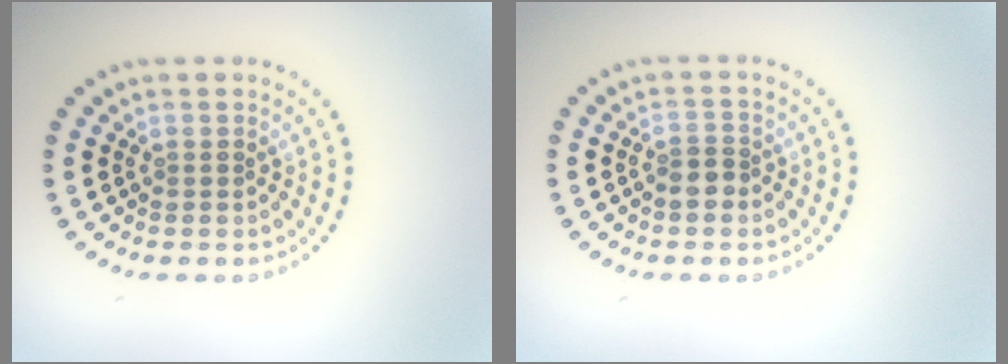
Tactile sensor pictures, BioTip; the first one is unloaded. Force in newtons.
{"total": 1.7, "press": 1.5, "slide": 0.8}